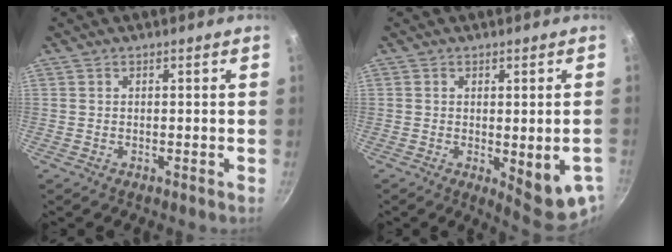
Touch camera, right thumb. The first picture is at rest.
{"total": 10.2, "force": [-2.2, 3.3, 9.4], "torque": [-0.097, -0.009, -0.019]}